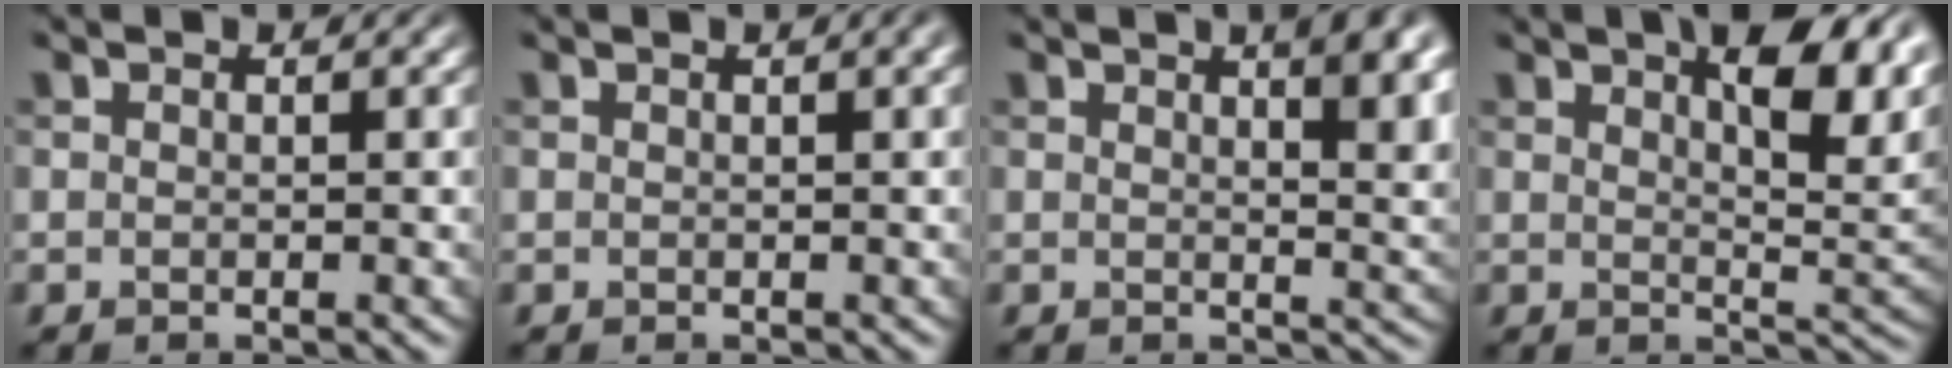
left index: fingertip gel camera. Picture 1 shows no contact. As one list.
[{"total": 2.0, "force": [0.8, 0.6, 1.7], "torque": [-0.013, 0.008, 0.007]}, {"total": 7.2, "force": [3.1, 2.6, 6.0], "torque": [-0.042, 0.014, 0.040]}, {"total": 9.8, "force": [4.9, 3.3, 7.7], "torque": [-0.092, 0.011, 0.074]}]